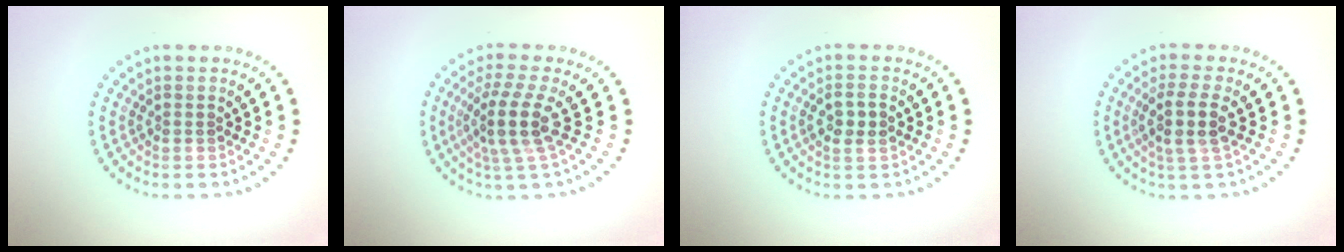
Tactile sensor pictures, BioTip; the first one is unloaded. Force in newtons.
{"total": 3.9, "press": 2.8, "slide": 2.7}
{"total": 2.1, "press": 2.1, "slide": 0.5}
{"total": 3.0, "press": 2.6, "slide": 1.6}